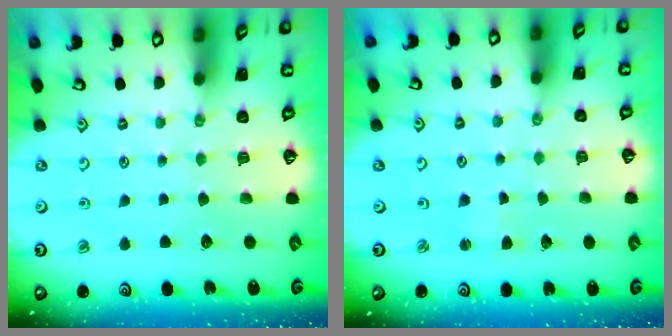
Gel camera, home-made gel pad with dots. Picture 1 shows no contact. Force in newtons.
{"total": 1.6, "press": 1.6, "slide": 0.3}